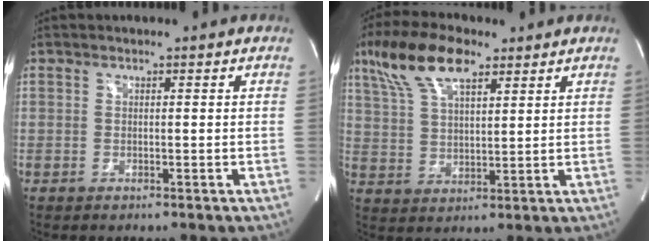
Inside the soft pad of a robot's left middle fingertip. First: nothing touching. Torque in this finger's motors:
{"motor_torque": [1.23, -0.91, 0.17, 0.06]}